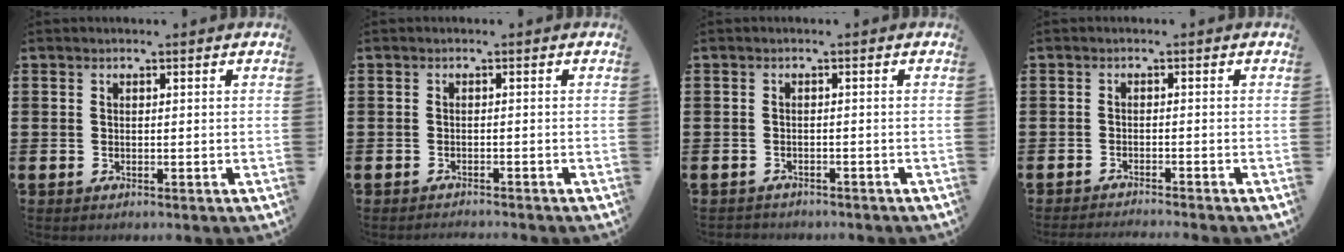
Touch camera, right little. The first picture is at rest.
{"total": 0.8, "force": [-0.8, -0.1, 0.0], "torque": [0.000, 0.000, -0.017]}
{"total": 1.0, "force": [-0.9, 0.2, -0.2], "torque": [0.000, 0.002, -0.021]}
{"total": 1.2, "force": [-1.2, -0.3, 0.1], "torque": [0.000, 0.001, -0.024]}